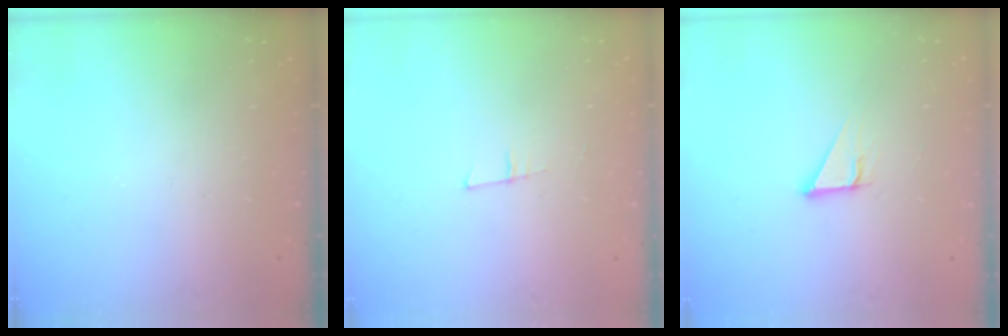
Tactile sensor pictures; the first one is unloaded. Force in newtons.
{"total": 5.6, "press": 4.7, "slide": 2.9}
{"total": 3.6, "press": 3.6, "slide": 0.1}